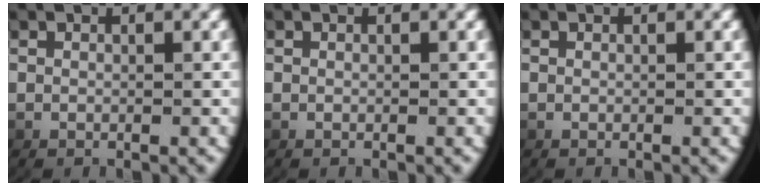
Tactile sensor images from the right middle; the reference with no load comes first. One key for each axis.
{"total": 0.0}
{"total": 0.0}